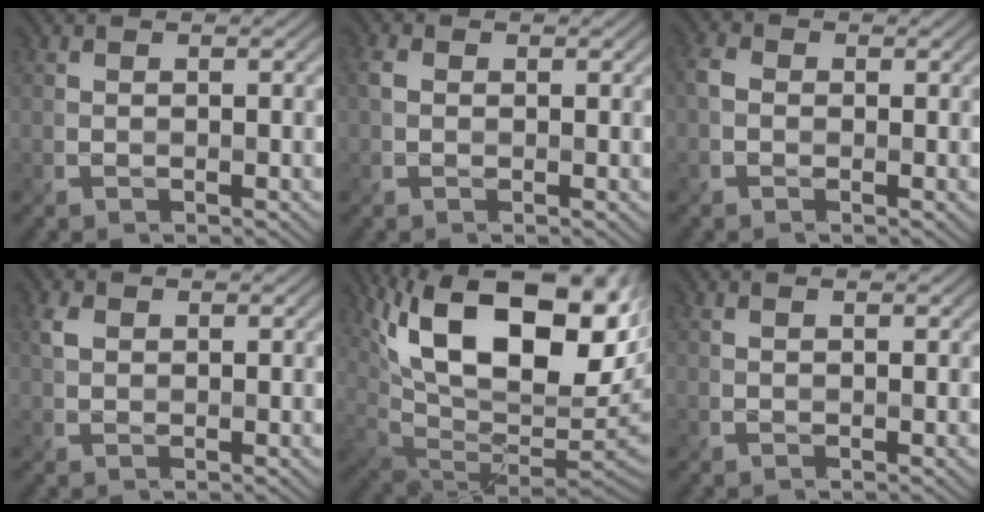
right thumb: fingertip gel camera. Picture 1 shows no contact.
{"total": 1.8, "force": [0.2, 1.4, 1.2], "torque": [-0.033, 0.000, 0.003]}
{"total": 2.5, "force": [-0.4, 2.0, 1.4], "torque": [-0.035, -0.001, -0.014]}
{"total": 1.7, "force": [0.7, 1.1, 1.1], "torque": [-0.034, 0.001, 0.018]}
{"total": 20.7, "force": [7.5, 10.0, 16.5], "torque": [-0.269, 0.023, 0.134]}
{"total": 0.8, "force": [0.5, 0.1, 0.6], "torque": [-0.009, -0.003, 0.006]}